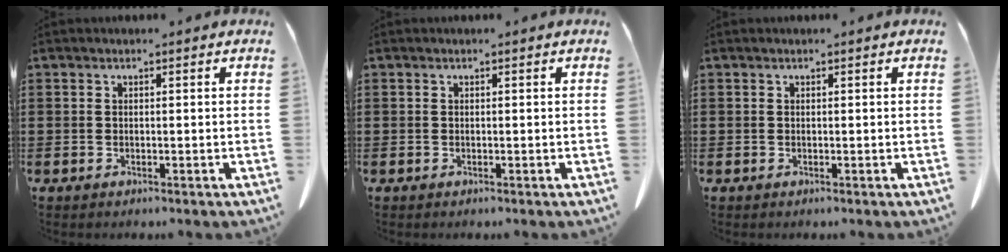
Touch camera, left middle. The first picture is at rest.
{"total": 0.0}
{"total": 0.0}